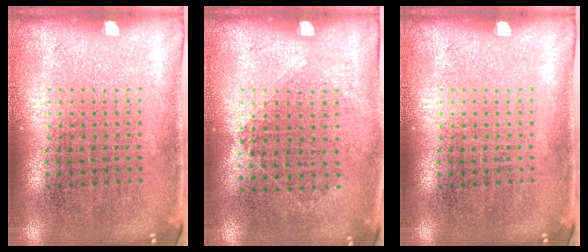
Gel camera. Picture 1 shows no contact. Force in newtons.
{"total": 1.0, "press": 0.9, "slide": 0.5}
{"total": 0.0}